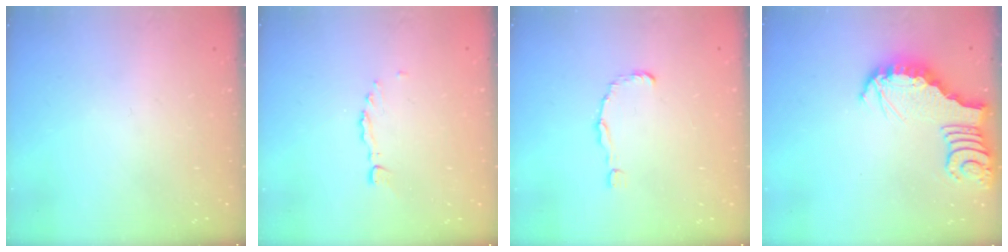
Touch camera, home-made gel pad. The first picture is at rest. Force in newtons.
{"total": 0.0}
{"total": 1.5, "press": 1.5, "slide": 0.0}
{"total": 4.0, "press": 3.9, "slide": 0.8}